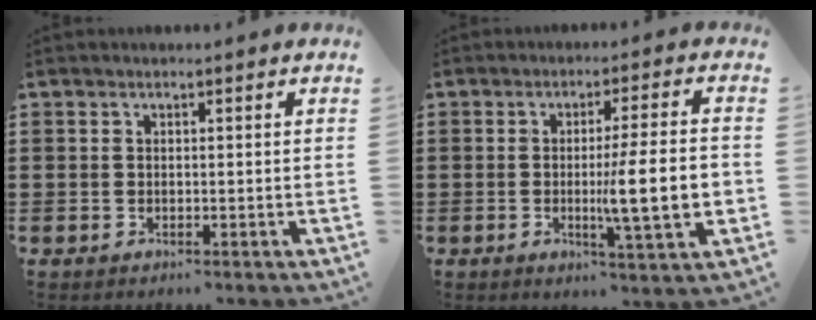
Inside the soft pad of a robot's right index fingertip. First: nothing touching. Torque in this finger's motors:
{"motor_torque": [1.99, -0.14, 0.46, 0.13]}